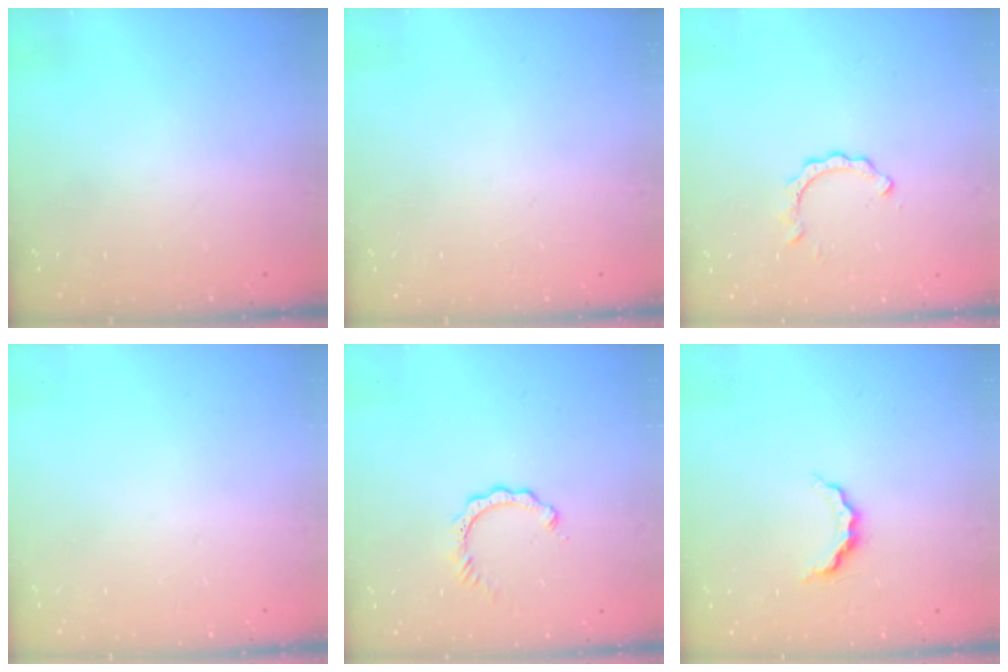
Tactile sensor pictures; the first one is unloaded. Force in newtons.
{"total": 0.0}
{"total": 2.4, "press": 2.4, "slide": 0.3}
{"total": 0.0}
{"total": 3.1, "press": 3.1, "slide": 0.2}
{"total": 5.4, "press": 5.3, "slide": 0.7}